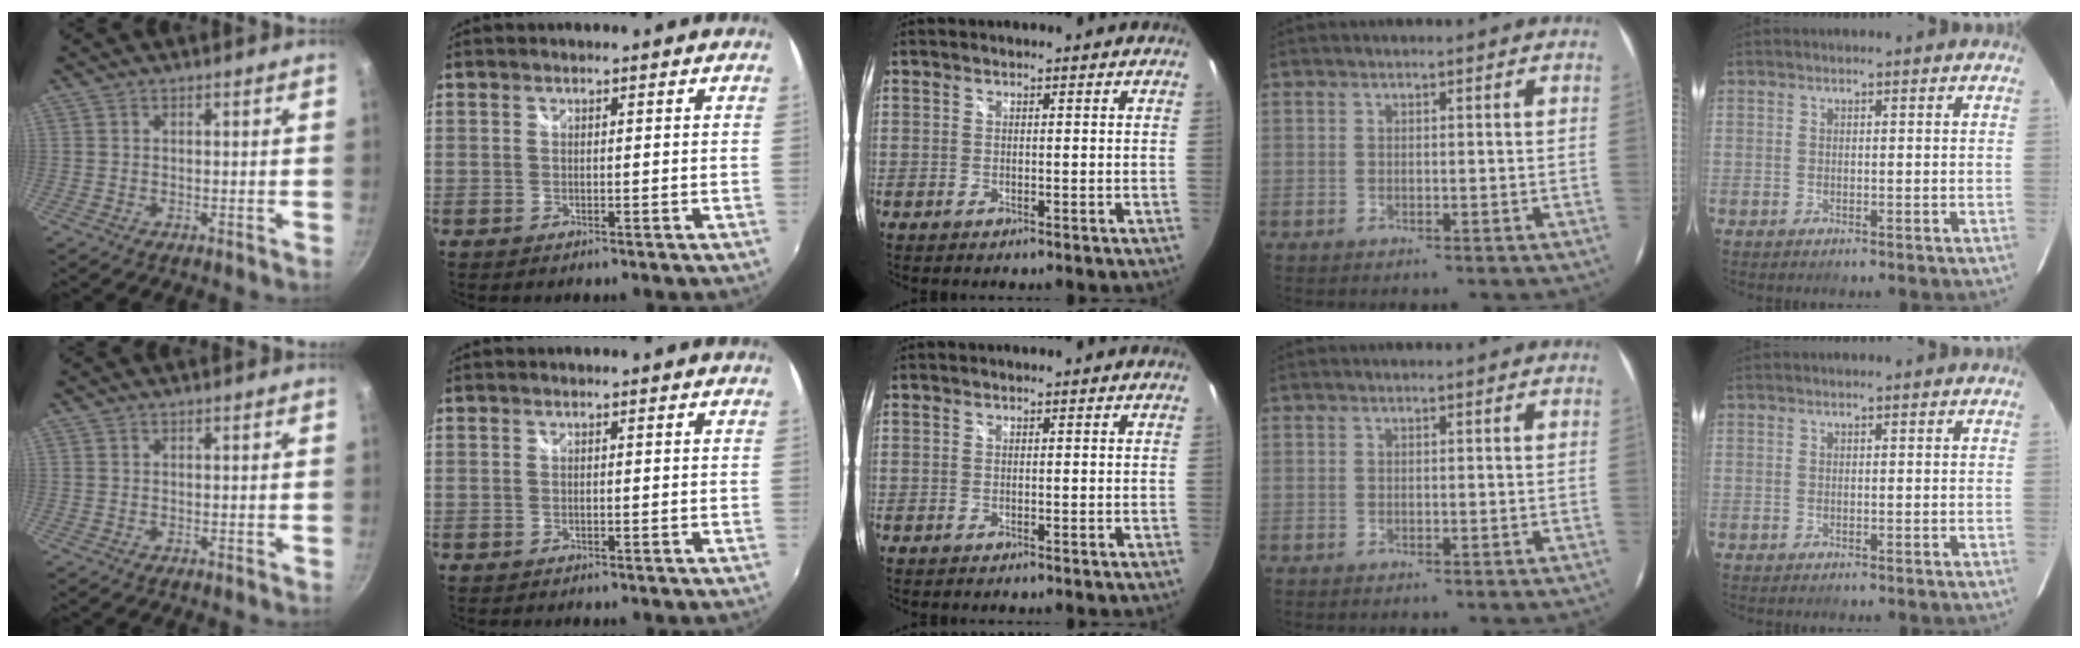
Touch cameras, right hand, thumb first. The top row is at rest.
{}